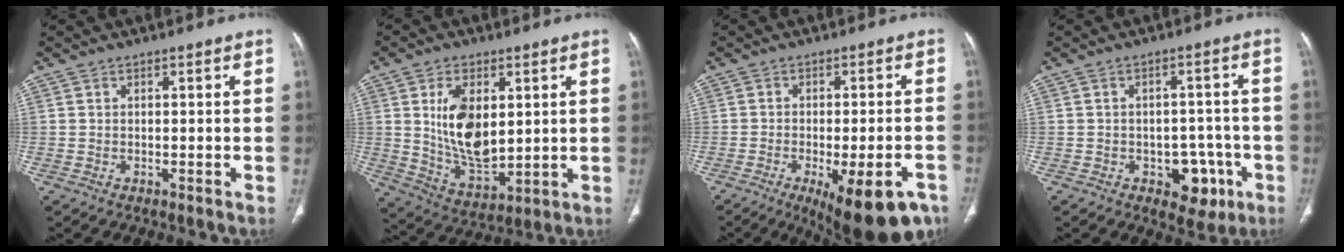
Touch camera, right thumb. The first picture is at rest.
{"total": 13.4, "force": [2.8, 7.5, 10.8], "torque": [-0.177, -0.022, 0.065]}
{"total": 16.6, "force": [-9.4, 5.9, 12.4], "torque": [-0.122, 0.027, -0.122]}
{"total": 7.8, "force": [-3.2, 5.2, 4.8], "torque": [-0.025, 0.021, -0.035]}